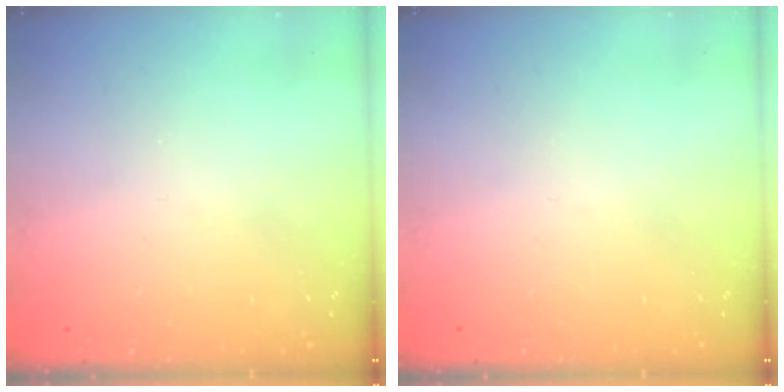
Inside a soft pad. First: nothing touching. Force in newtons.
{"total": 0.0}